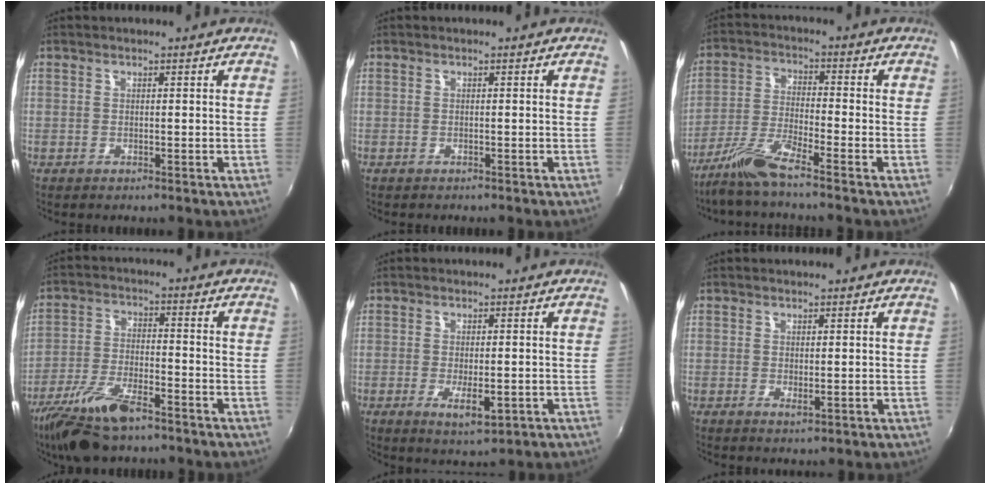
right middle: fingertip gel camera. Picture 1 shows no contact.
{"total": 0.0}
{"total": 7.6, "force": [-6.2, -0.3, 4.5], "torque": [-0.096, -0.009, -0.120]}
{"total": 12.5, "force": [-9.1, 4.0, 7.5], "torque": [-0.167, -0.023, -0.176]}
{"total": 5.0, "force": [-1.8, 1.9, 4.2], "torque": [-0.079, -0.016, -0.024]}
{"total": 0.9, "force": [0.0, 0.5, 0.7], "torque": [-0.013, -0.003, 0.000]}